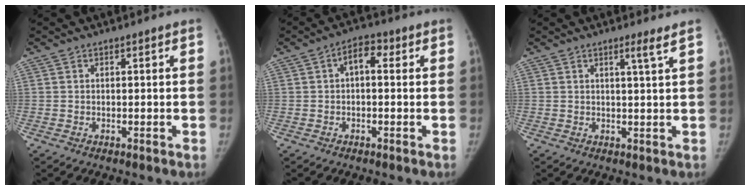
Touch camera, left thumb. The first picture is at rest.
{"total": 4.1, "force": [0.6, 2.4, 3.3], "torque": [-0.033, 0.016, 0.001]}
{"total": 2.3, "force": [1.5, -0.6, 1.7], "torque": [-0.030, -0.016, 0.027]}